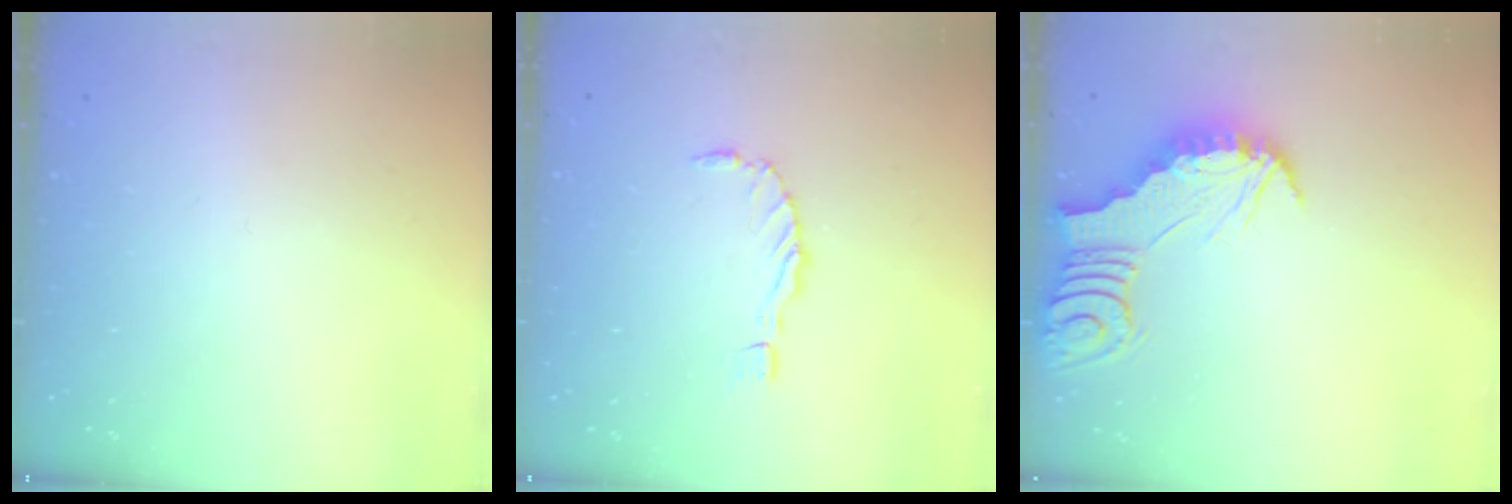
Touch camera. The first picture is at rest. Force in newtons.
{"total": 0.0}
{"total": 2.8, "press": 2.8, "slide": 0.3}